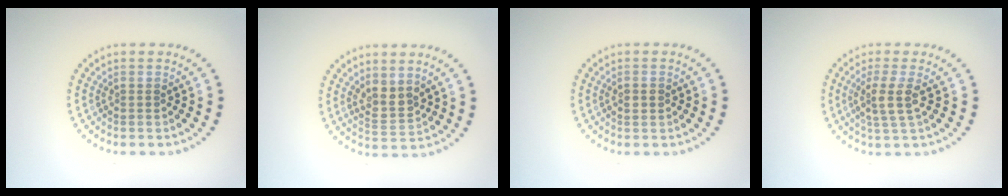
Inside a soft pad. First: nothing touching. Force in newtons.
{"total": 2.3, "press": 2.0, "slide": 1.2}
{"total": 1.5, "press": 1.5, "slide": 0.1}
{"total": 2.5, "press": 2.1, "slide": 1.3}